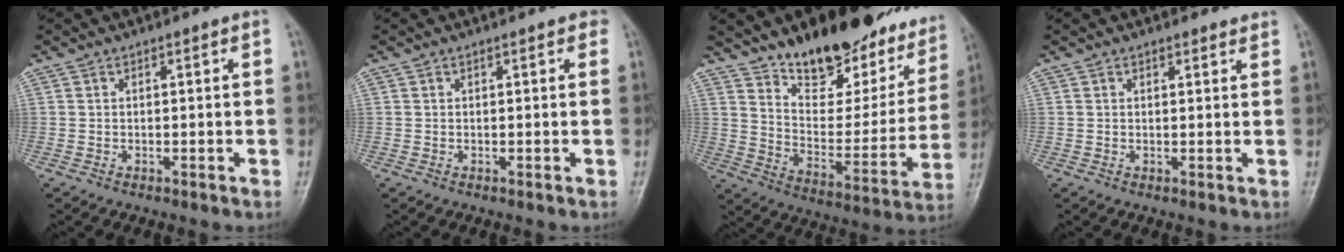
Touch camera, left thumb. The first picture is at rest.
{"total": 0.9, "force": [0.6, 0.5, 0.5], "torque": [-0.001, 0.000, 0.001]}
{"total": 26.0, "force": [18.4, 11.5, 14.3], "torque": [-0.165, -0.083, 0.271]}
{"total": 1.5, "force": [1.3, 0.6, 0.4], "torque": [0.003, -0.007, 0.016]}